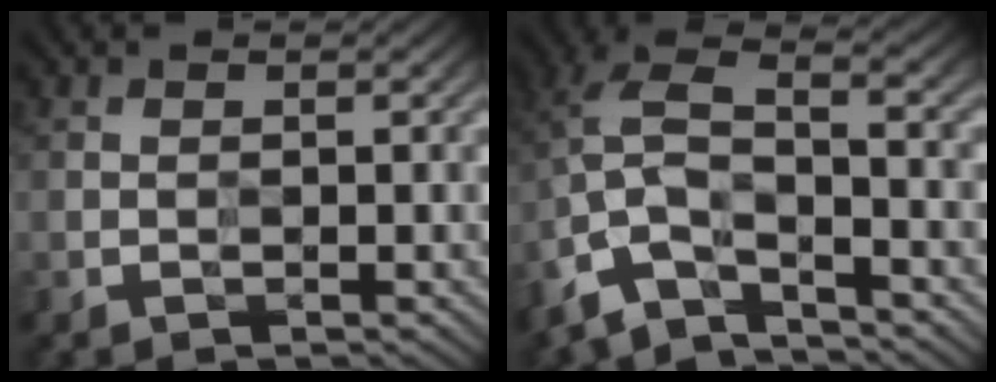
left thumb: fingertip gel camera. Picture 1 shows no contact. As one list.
[{"total": 9.6, "force": [-4.8, 3.4, 7.7], "torque": [-0.159, 0.007, -0.098]}]